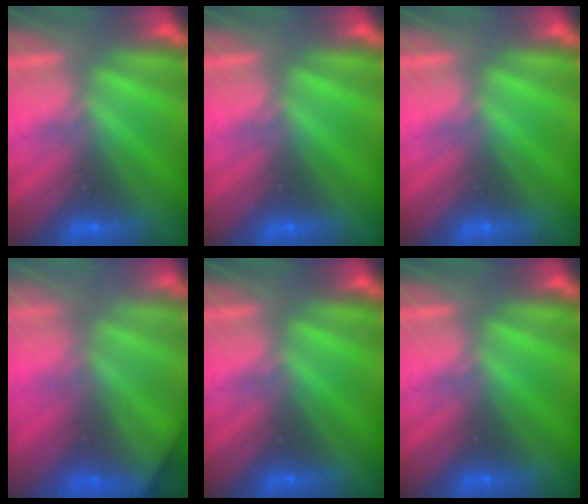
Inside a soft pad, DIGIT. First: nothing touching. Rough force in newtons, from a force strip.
{"total": 0.0}
{"total": 0.0}
{"total": 8.1}
{"total": 0.0}
{"total": 0.0}